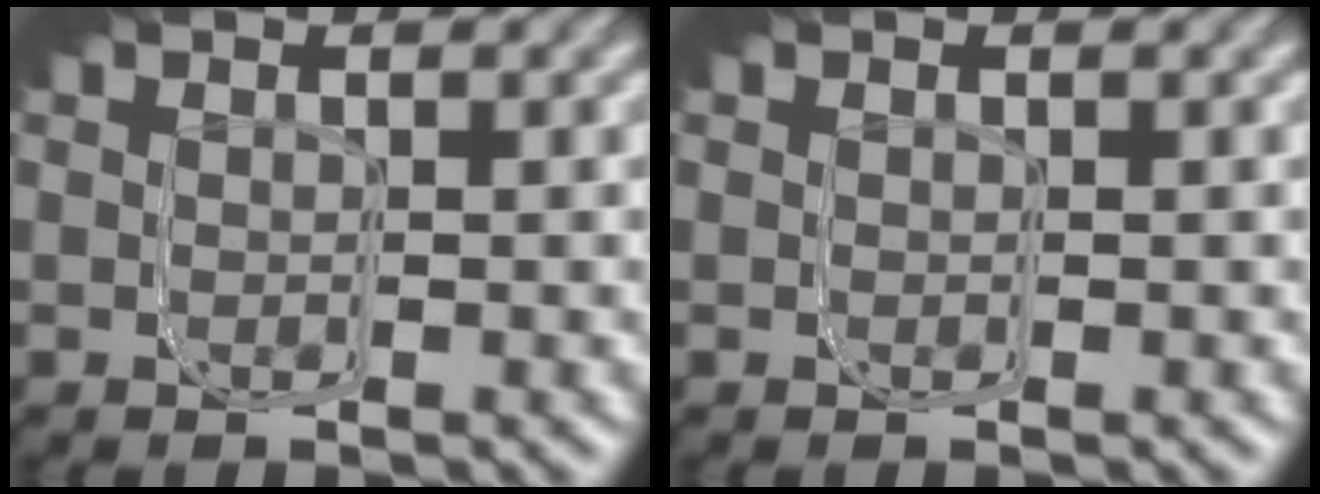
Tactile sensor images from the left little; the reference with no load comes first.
{"total": 0.0}